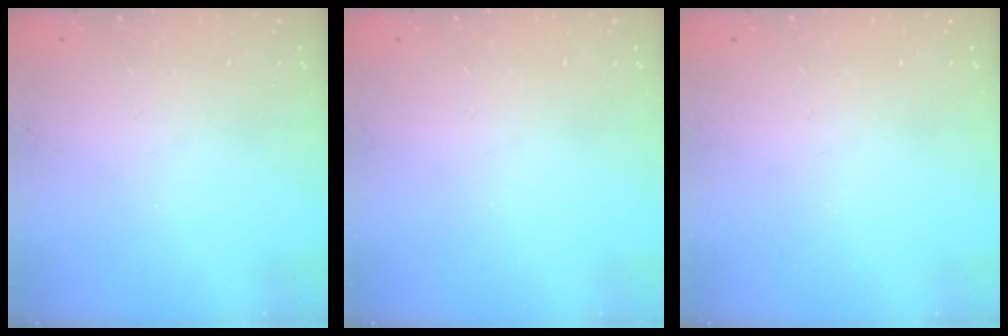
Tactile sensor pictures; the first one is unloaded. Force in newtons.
{"total": 0.0}
{"total": 0.0}